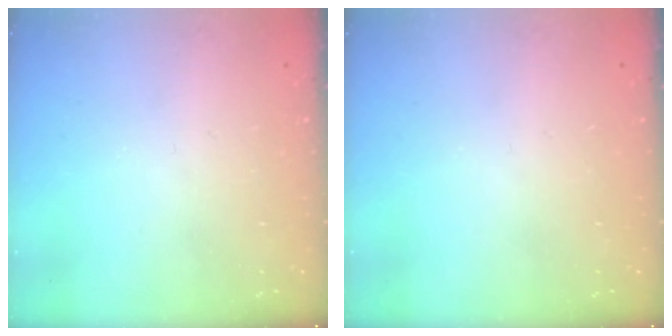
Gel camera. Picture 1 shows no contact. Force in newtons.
{"total": 0.0}